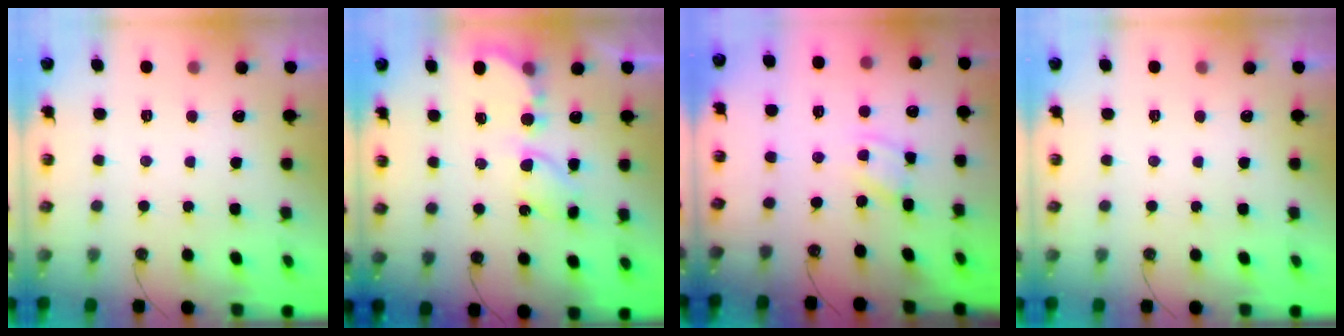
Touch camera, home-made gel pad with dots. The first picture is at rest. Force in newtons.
{"total": 6.7, "press": 6.7, "slide": 0.2}
{"total": 1.9, "press": 1.9, "slide": 0.1}
{"total": 0.0}